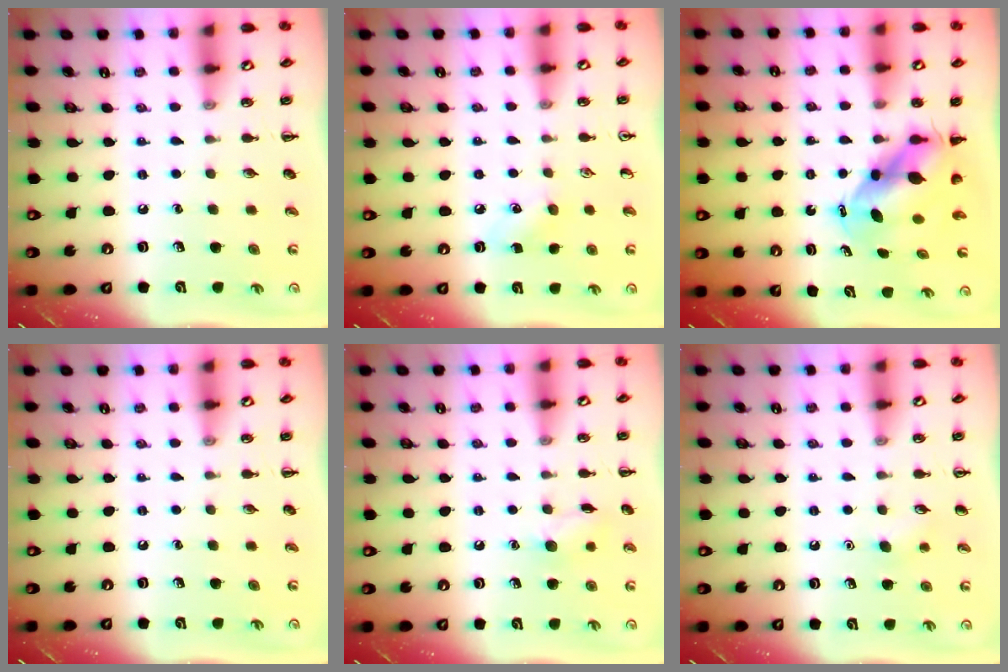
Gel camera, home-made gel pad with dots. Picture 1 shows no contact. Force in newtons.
{"total": 5.8, "press": 5.7, "slide": 1.4}
{"total": 6.8, "press": 6.6, "slide": 1.6}
{"total": 0.0}
{"total": 6.9, "press": 6.9, "slide": 0.8}
{"total": 4.7, "press": 4.5, "slide": 1.2}